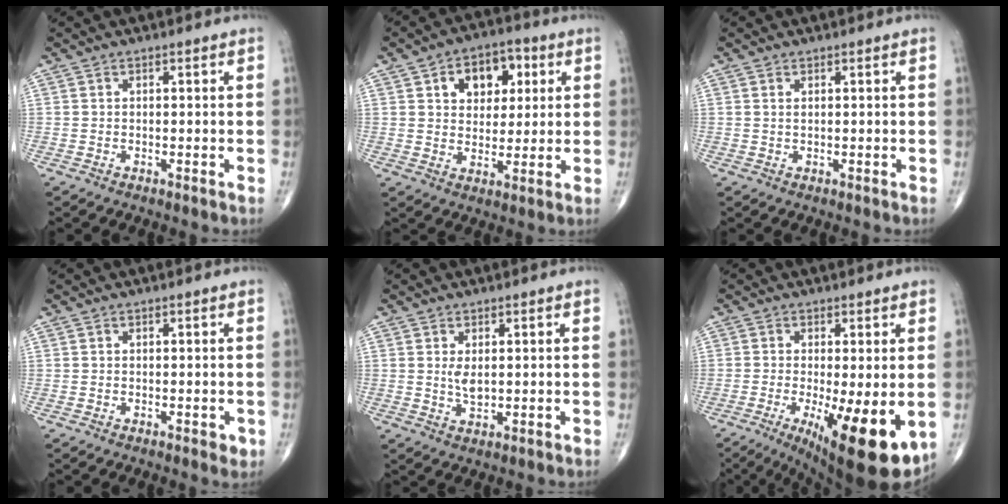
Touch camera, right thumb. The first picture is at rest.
{"total": 10.1, "force": [3.5, 7.0, 6.4], "torque": [-0.050, -0.003, 0.052]}
{"total": 0.6, "force": [0.3, 0.2, 0.5], "torque": [-0.011, 0.001, 0.007]}
{"total": 1.9, "force": [-0.6, 0.7, 1.6], "torque": [-0.013, -0.002, -0.005]}
{"total": 2.8, "force": [0.6, 1.3, 2.4], "torque": [-0.042, -0.010, 0.015]}
{"total": 14.8, "force": [-4.2, 4.0, 13.6], "torque": [-0.179, -0.026, -0.050]}